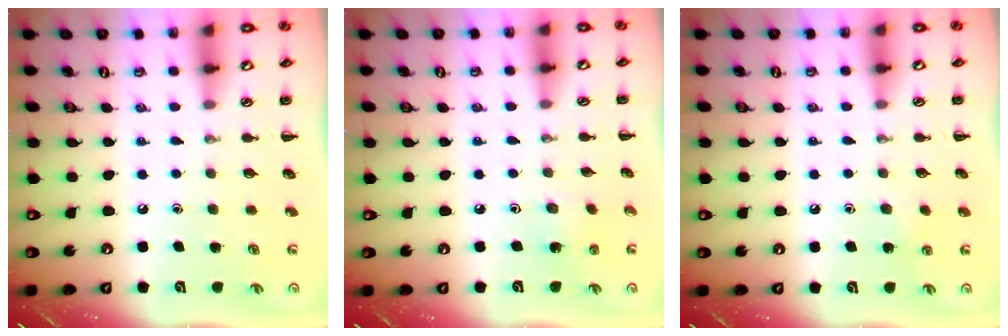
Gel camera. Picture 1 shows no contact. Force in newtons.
{"total": 1.5, "press": 1.4, "slide": 0.5}
{"total": 5.1, "press": 4.8, "slide": 1.6}